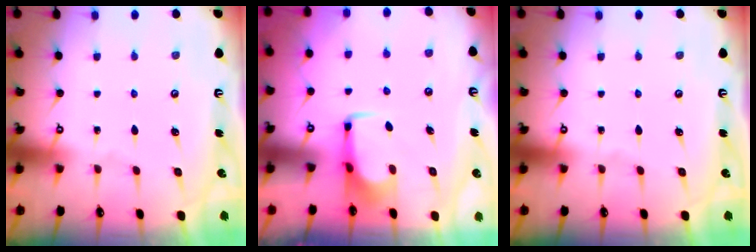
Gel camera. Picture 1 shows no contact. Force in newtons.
{"total": 1.7, "press": 1.6, "slide": 0.5}
{"total": 0.0}